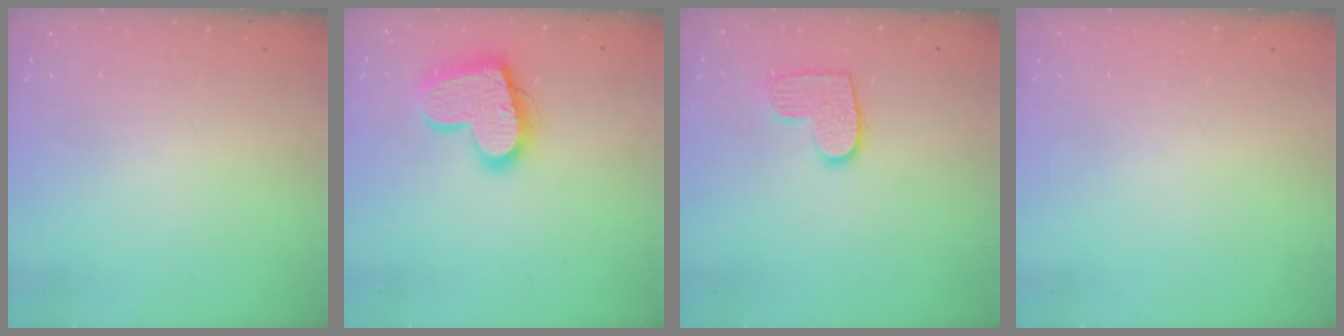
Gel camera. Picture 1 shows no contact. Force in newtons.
{"total": 18.3, "press": 18.2, "slide": 1.4}
{"total": 9.3, "press": 9.3, "slide": 0.3}
{"total": 0.0}